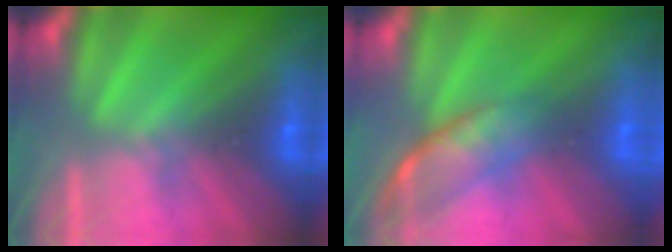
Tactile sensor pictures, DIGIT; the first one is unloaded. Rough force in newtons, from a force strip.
{"total": 2.6}